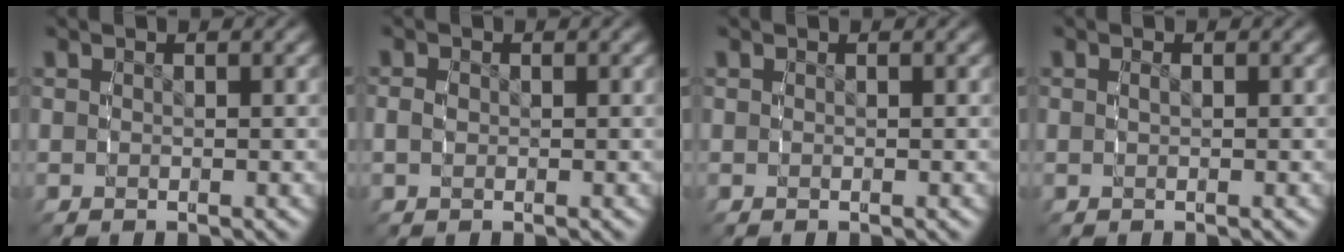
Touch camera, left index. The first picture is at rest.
{"total": 0.9, "force": [-0.1, 0.6, 0.7], "torque": [-0.015, -0.001, -0.002]}
{"total": 0.0}
{"total": 0.7, "force": [-0.1, 0.4, 0.5], "torque": [-0.013, 0.002, -0.006]}